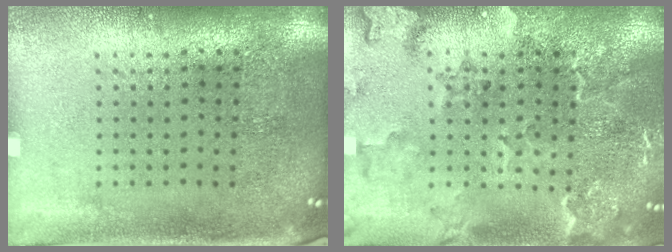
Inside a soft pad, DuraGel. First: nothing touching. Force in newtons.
{"total": 2.4, "press": 2.2, "slide": 1.0}